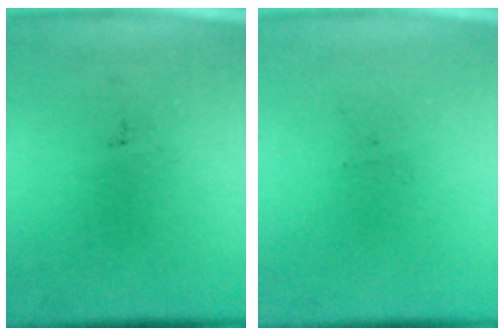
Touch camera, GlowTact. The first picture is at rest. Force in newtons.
{"total": 0.0}